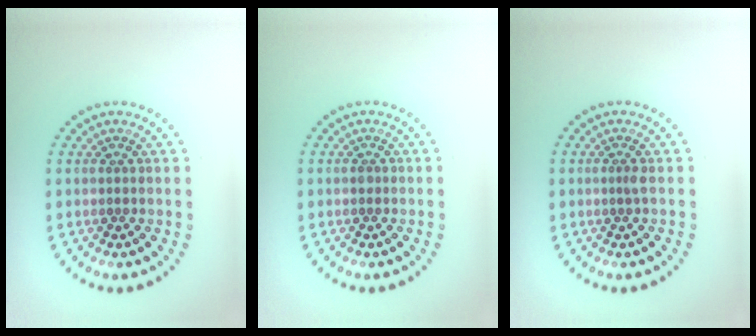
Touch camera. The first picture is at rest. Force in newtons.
{"total": 0.5, "press": 0.5, "slide": 0.1}
{"total": 0.7, "press": 0.4, "slide": 0.5}